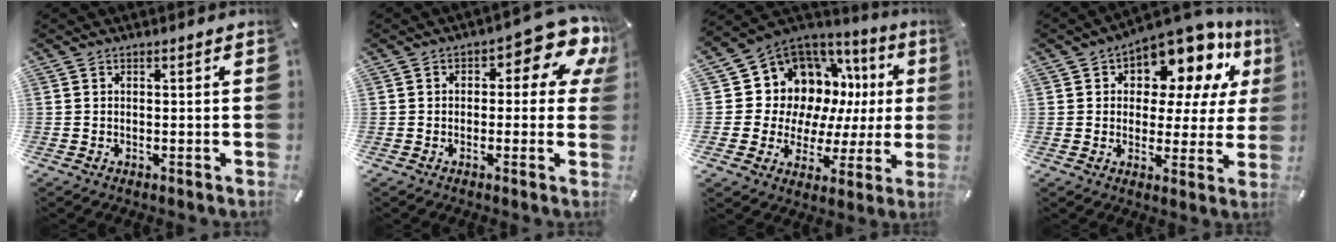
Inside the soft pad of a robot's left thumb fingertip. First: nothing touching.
{"total": 9.9, "force": [4.2, 4.6, 7.7], "torque": [-0.095, -0.029, 0.067]}
{"total": 13.2, "force": [5.6, 10.8, 5.1], "torque": [-0.082, -0.078, 0.119]}
{"total": 13.0, "force": [9.1, 6.6, 6.5], "torque": [-0.106, -0.073, 0.157]}